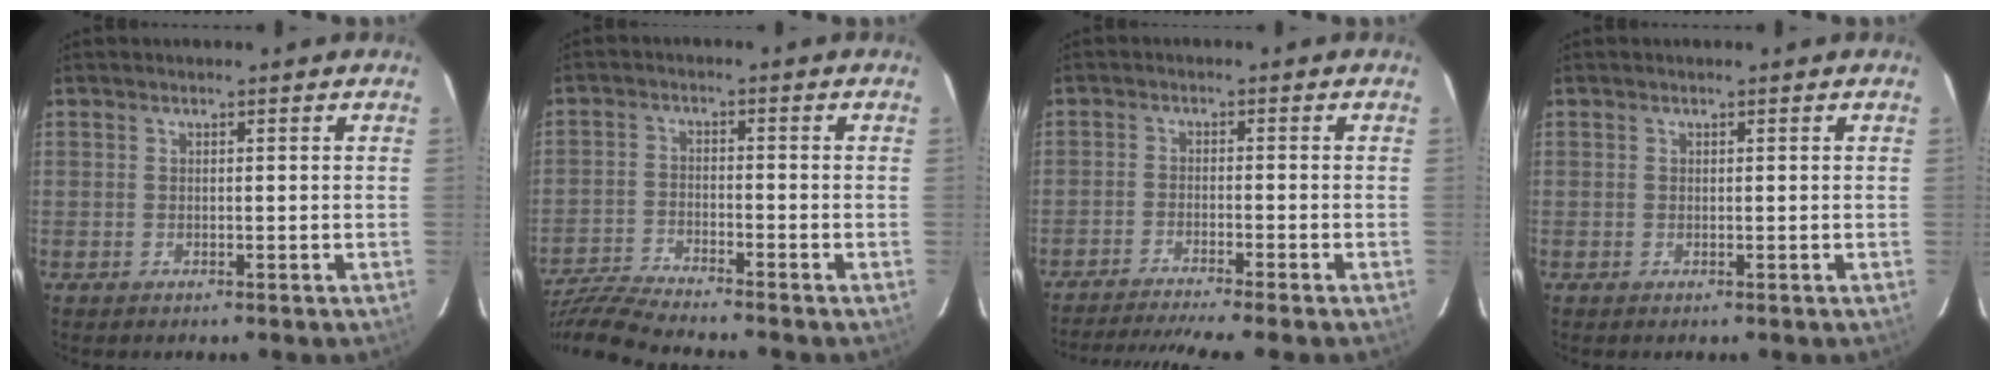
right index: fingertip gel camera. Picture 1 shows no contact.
{"total": 10.6, "force": [-9.8, -0.2, 3.9], "torque": [-0.110, -0.016, -0.187]}
{"total": 11.1, "force": [-9.9, -1.3, 4.9], "torque": [-0.104, -0.012, -0.157]}
{"total": 0.0}